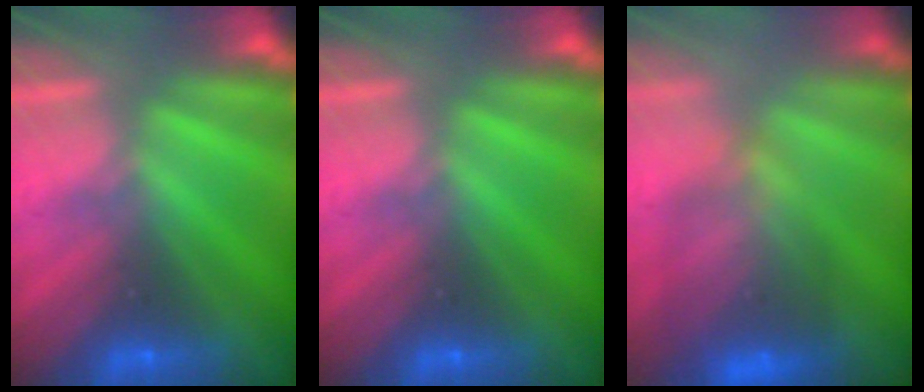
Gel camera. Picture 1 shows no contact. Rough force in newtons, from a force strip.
{"total": 0.0}
{"total": 7.6}